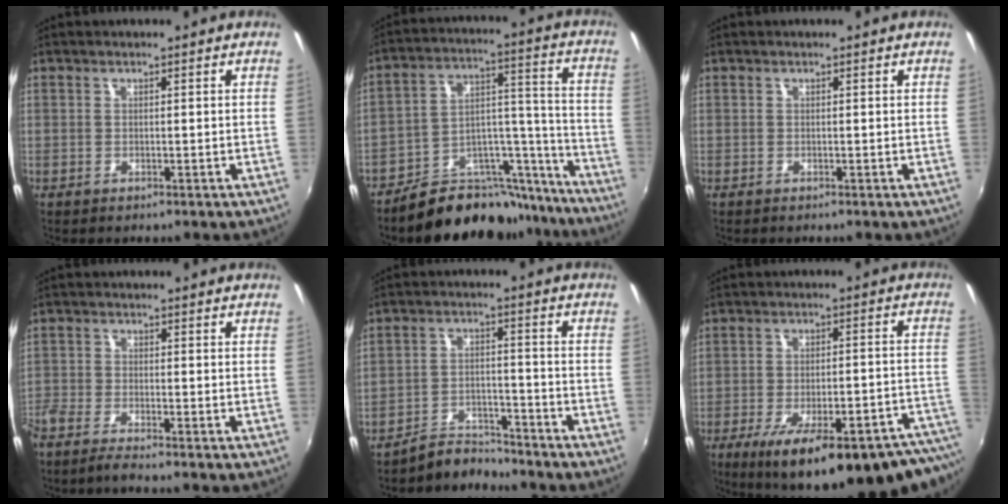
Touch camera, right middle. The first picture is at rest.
{"total": 16.7, "force": [-14.9, 6.8, 3.5], "torque": [-0.039, 0.068, -0.216]}
{"total": 0.0}
{"total": 4.7, "force": [-4.1, 0.2, 2.3], "torque": [-0.069, -0.016, -0.084]}
{"total": 5.9, "force": [-5.8, 1.0, 0.0], "torque": [-0.007, 0.018, -0.098]}
{"total": 25.9, "force": [-19.0, 5.2, 16.8], "torque": [-0.224, -0.041, -0.250]}